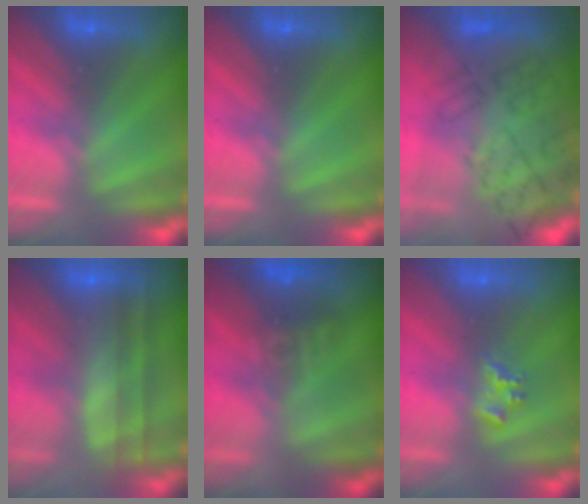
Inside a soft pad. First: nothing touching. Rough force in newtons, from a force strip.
{"total": 0.0}
{"total": 11.2}
{"total": 7.8}
{"total": 4.0}
{"total": 2.1}